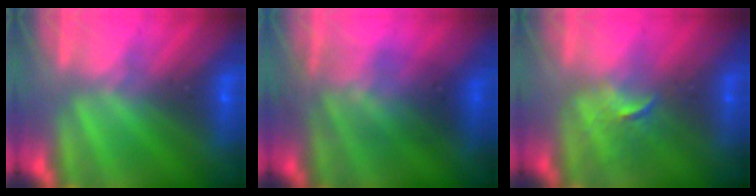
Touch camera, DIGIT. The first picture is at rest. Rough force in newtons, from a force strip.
{"total": 1.6}
{"total": 2.5}